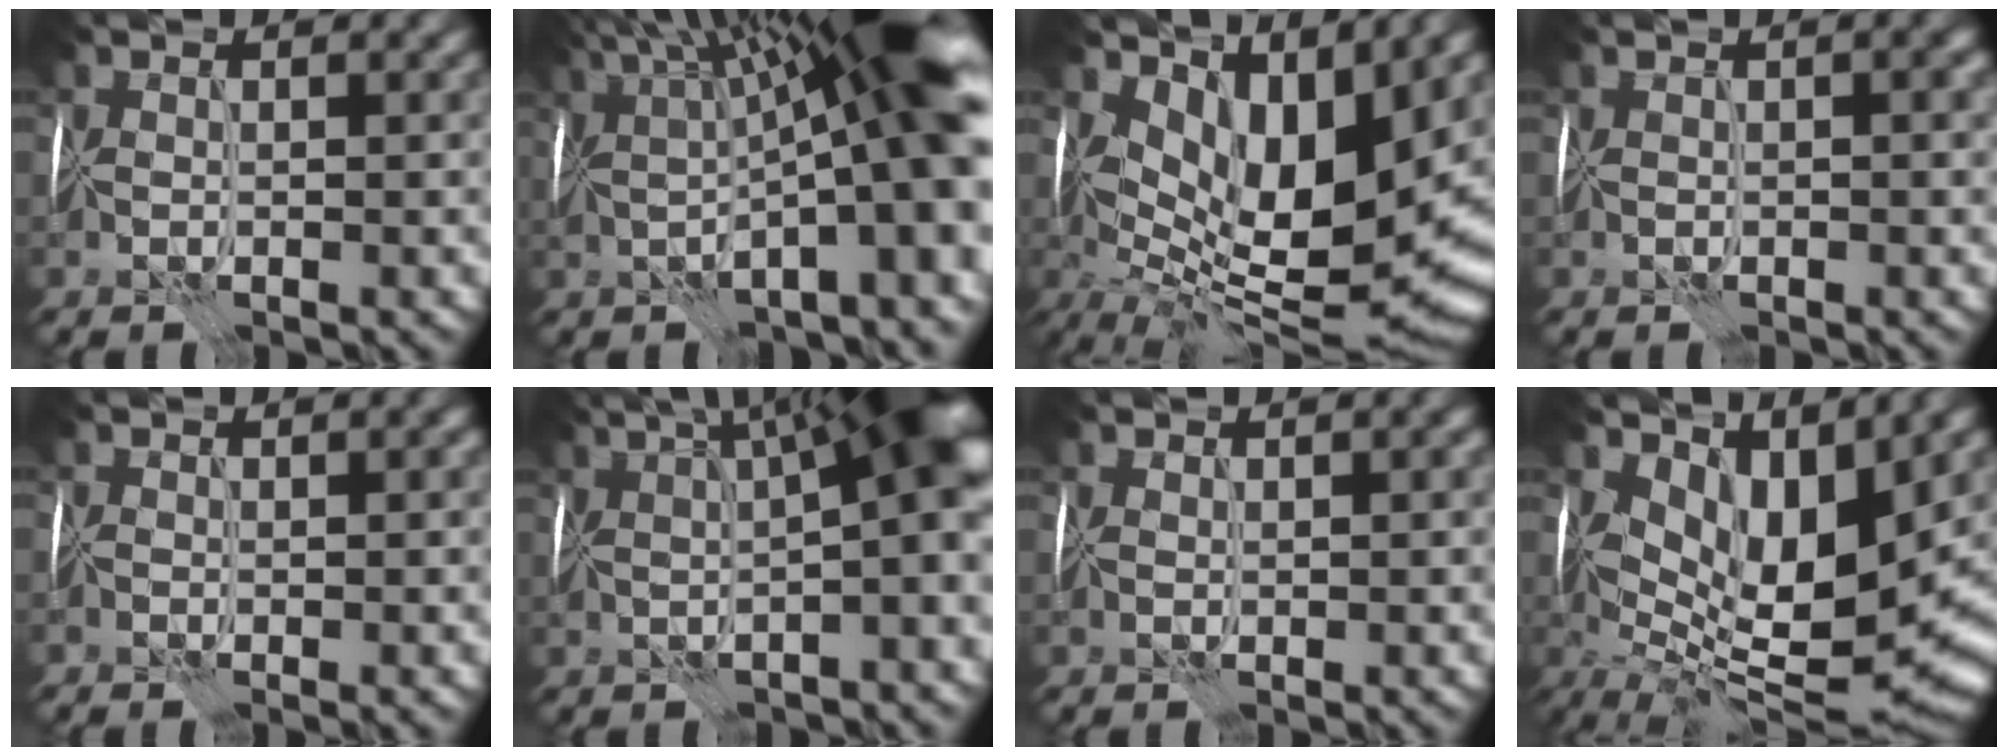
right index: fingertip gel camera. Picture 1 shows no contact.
{"total": 16.9, "force": [2.8, 4.7, 16.0], "torque": [-0.207, 0.038, 0.050]}
{"total": 11.2, "force": [3.5, 4.9, 9.4], "torque": [-0.163, -0.017, 0.074]}
{"total": 0.8, "force": [0.1, 0.1, 0.8], "torque": [-0.010, 0.003, 0.001]}
{"total": 0.9, "force": [-0.6, 0.2, 0.6], "torque": [-0.006, -0.001, -0.010]}
{"total": 12.3, "force": [3.1, 3.3, 11.4], "torque": [-0.113, 0.040, 0.043]}
{"total": 0.7, "force": [0.4, 0.4, 0.3], "torque": [-0.005, 0.004, 0.008]}
{"total": 9.8, "force": [2.6, 4.0, 8.6], "torque": [-0.150, -0.012, 0.053]}